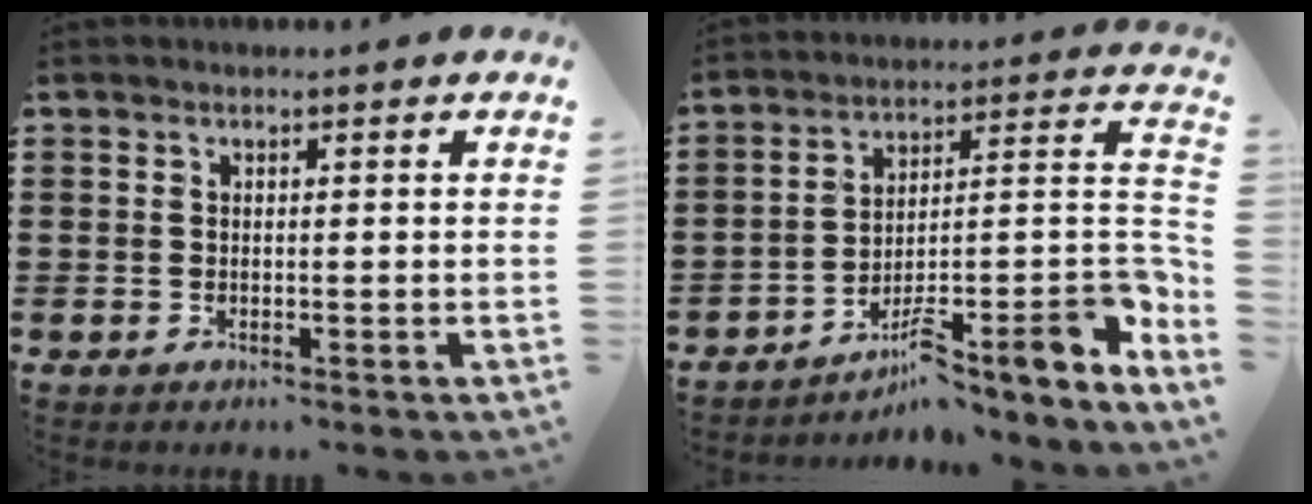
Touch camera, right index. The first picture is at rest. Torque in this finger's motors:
{"motor_torque": [2.14, 0.00, 0.61, 0.14]}